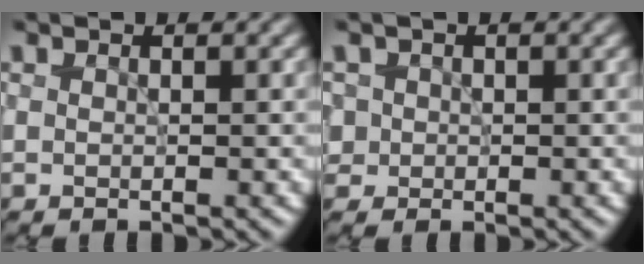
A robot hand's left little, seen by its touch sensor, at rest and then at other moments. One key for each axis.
{"total": 1.6, "fx": 0.2, "fy": 1.6, "fz": 0.1, "tx": 0.012, "ty": 0.003, "tz": 0.000}